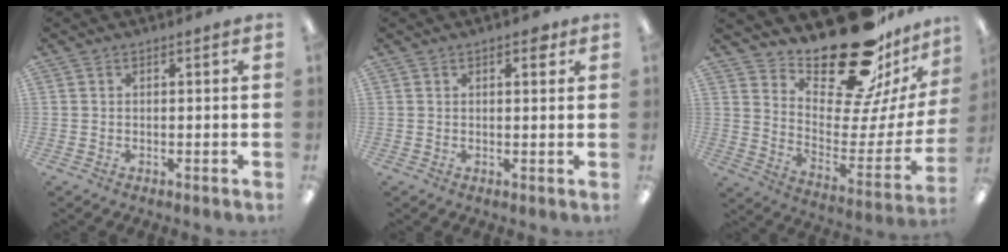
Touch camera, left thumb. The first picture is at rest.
{"total": 2.8, "force": [1.6, 1.1, 2.0], "torque": [-0.019, -0.006, 0.021]}
{"total": 26.2, "force": [20.2, 9.1, 14.1], "torque": [-0.197, -0.144, 0.338]}